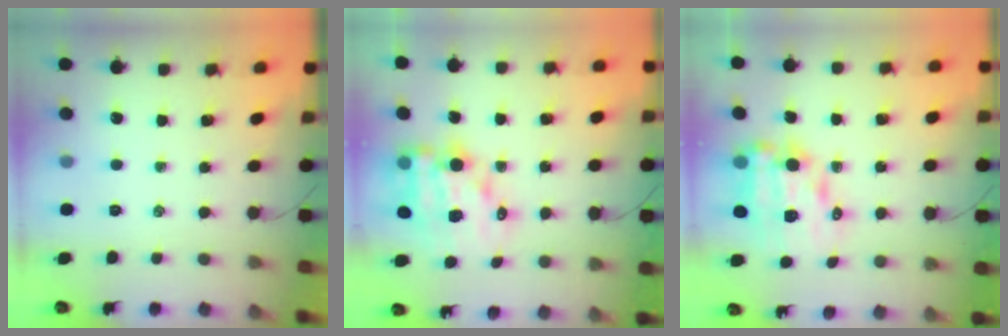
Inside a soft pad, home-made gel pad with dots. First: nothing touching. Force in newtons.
{"total": 14.5, "press": 14.0, "slide": 3.7}
{"total": 13.1, "press": 12.7, "slide": 3.2}